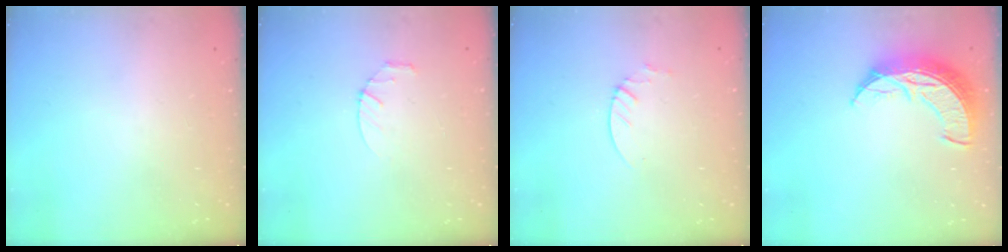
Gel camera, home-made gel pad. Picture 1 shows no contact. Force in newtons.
{"total": 2.8, "press": 2.8, "slide": 0.4}
{"total": 1.9, "press": 1.9, "slide": 0.2}
{"total": 11.2, "press": 11.1, "slide": 0.9}